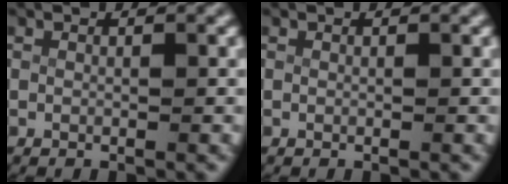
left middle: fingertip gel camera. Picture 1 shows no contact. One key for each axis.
{"total": 0.0}